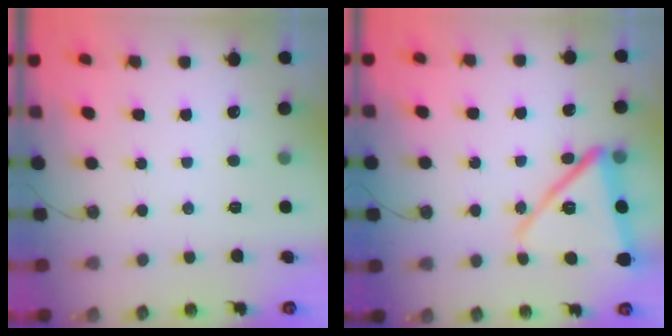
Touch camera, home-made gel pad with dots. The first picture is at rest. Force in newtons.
{"total": 15.4, "press": 12.5, "slide": 9.1}